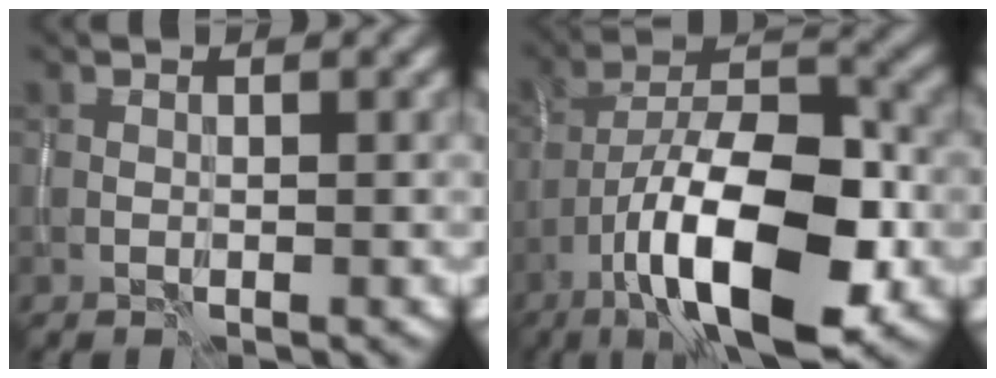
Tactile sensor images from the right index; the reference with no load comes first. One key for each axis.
{"total": 13.7, "fx": -6.2, "fy": 5.2, "fz": 11.1, "tx": -0.181, "ty": 0.005, "tz": -0.109}